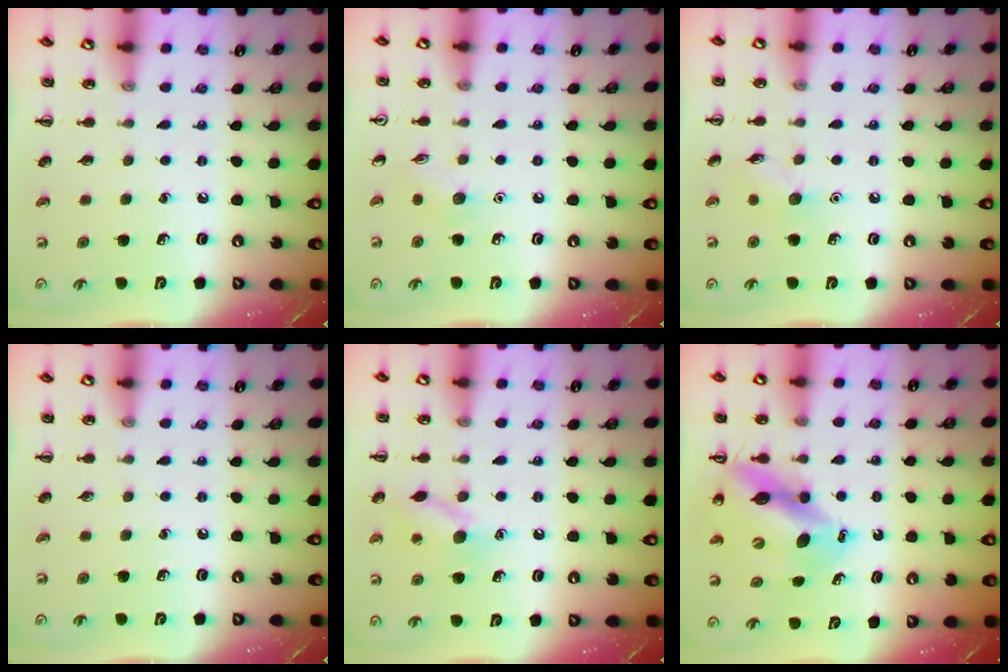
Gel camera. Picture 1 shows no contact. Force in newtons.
{"total": 5.9, "press": 5.7, "slide": 1.5}
{"total": 5.9, "press": 5.7, "slide": 1.6}
{"total": 0.0}
{"total": 10.6, "press": 10.5, "slide": 1.6}
{"total": 11.1, "press": 10.7, "slide": 3.0}